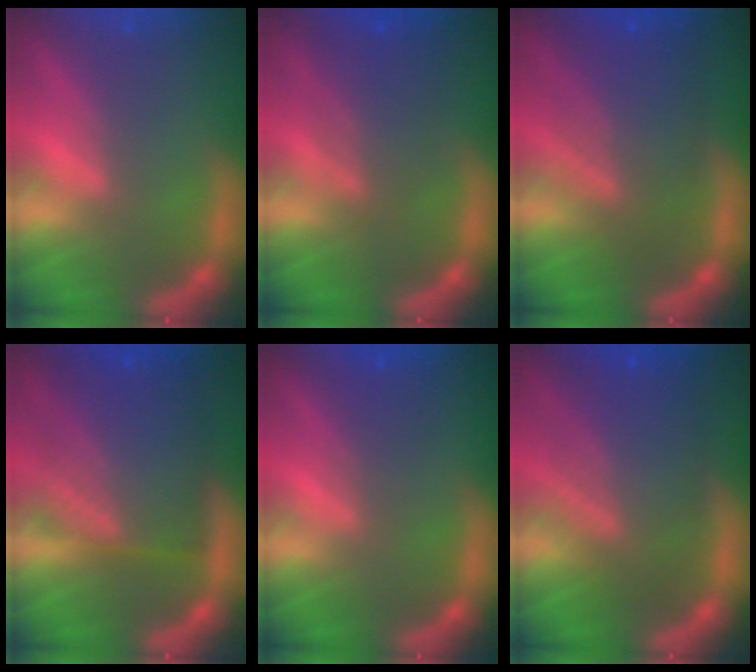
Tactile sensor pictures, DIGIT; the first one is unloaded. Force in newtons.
{"total": 4.6}
{"total": 7.5}
{"total": 10.1}
{"total": 2.0}
{"total": 8.5}